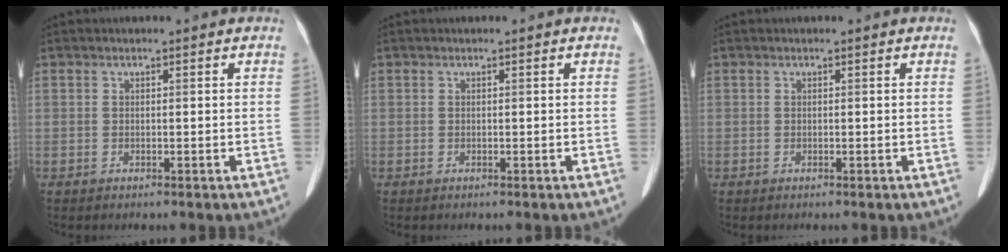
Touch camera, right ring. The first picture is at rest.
{"total": 0.0}
{"total": 0.0}